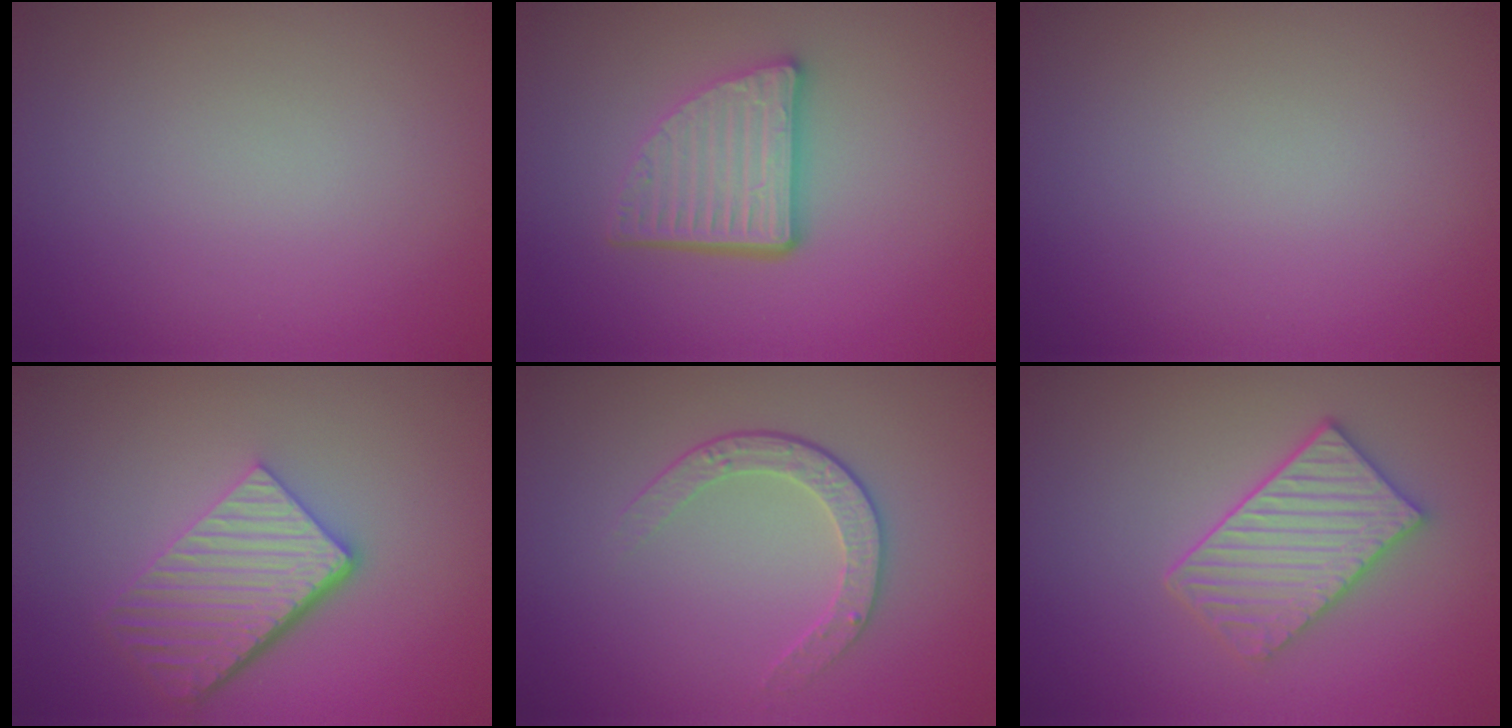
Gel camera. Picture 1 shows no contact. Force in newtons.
{"total": 4.6, "press": 3.4, "slide": 3.1}
{"total": 0.0}
{"total": 5.6, "press": 4.0, "slide": 4.0}
{"total": 2.2, "press": 1.6, "slide": 1.5}
{"total": 3.8, "press": 3.5, "slide": 1.4}